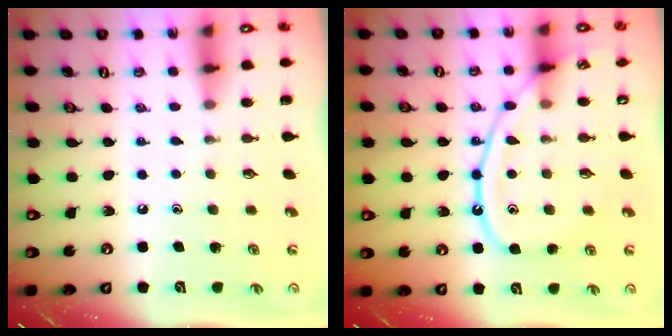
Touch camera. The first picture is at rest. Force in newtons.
{"total": 12.7, "press": 12.6, "slide": 1.4}